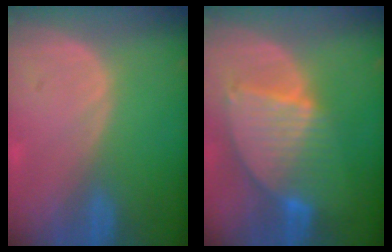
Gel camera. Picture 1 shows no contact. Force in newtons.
{"total": 8.6, "press": 7.5, "slide": 4.1}